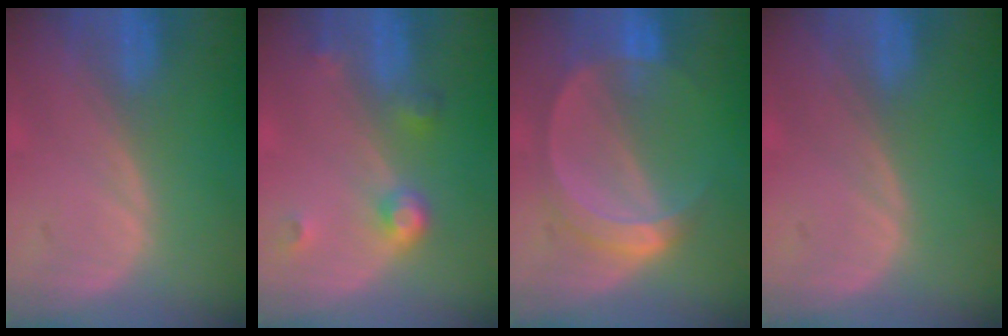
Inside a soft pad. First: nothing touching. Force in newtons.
{"total": 3.9, "press": 3.6, "slide": 1.4}
{"total": 5.7, "press": 5.2, "slide": 2.4}
{"total": 0.0}